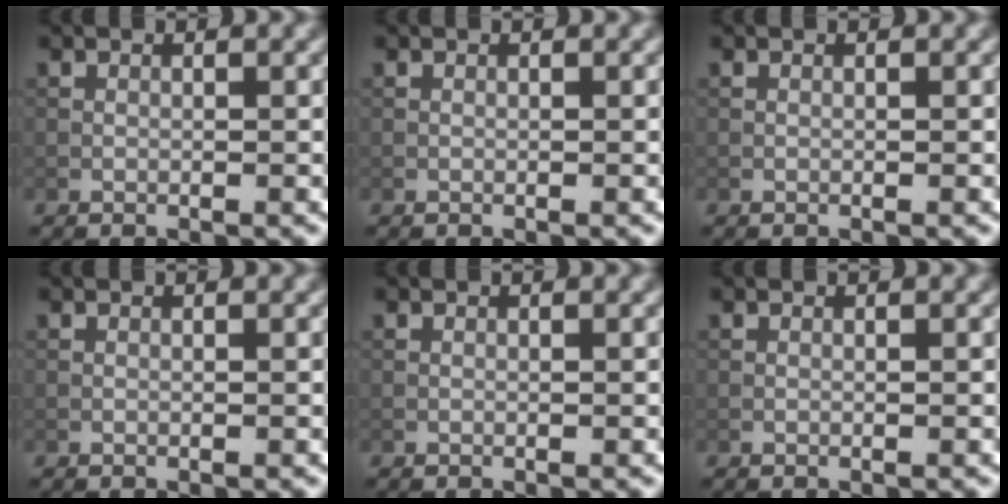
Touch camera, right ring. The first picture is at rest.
{"total": 0.0}
{"total": 0.0}
{"total": 0.0}
{"total": 0.0}
{"total": 0.0}